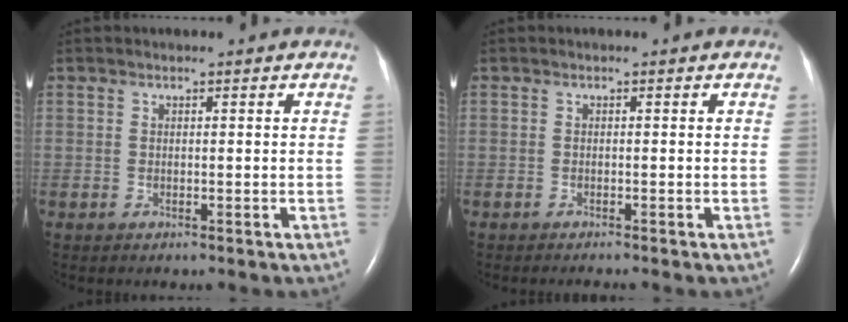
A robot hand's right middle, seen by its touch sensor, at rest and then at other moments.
{"total": 1.0, "force": [-0.9, -0.2, 0.4], "torque": [-0.007, 0.000, -0.014]}